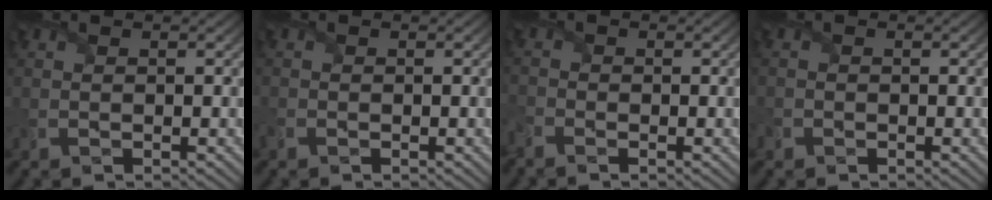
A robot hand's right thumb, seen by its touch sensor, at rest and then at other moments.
{"total": 1.1, "force": [-0.9, 0.5, 0.3], "torque": [-0.012, -0.004, -0.023]}
{"total": 2.2, "force": [-1.9, 0.7, 0.7], "torque": [-0.025, -0.013, -0.052]}
{"total": 1.1, "force": [-0.8, 0.9, 0.1], "torque": [0.000, -0.005, -0.018]}